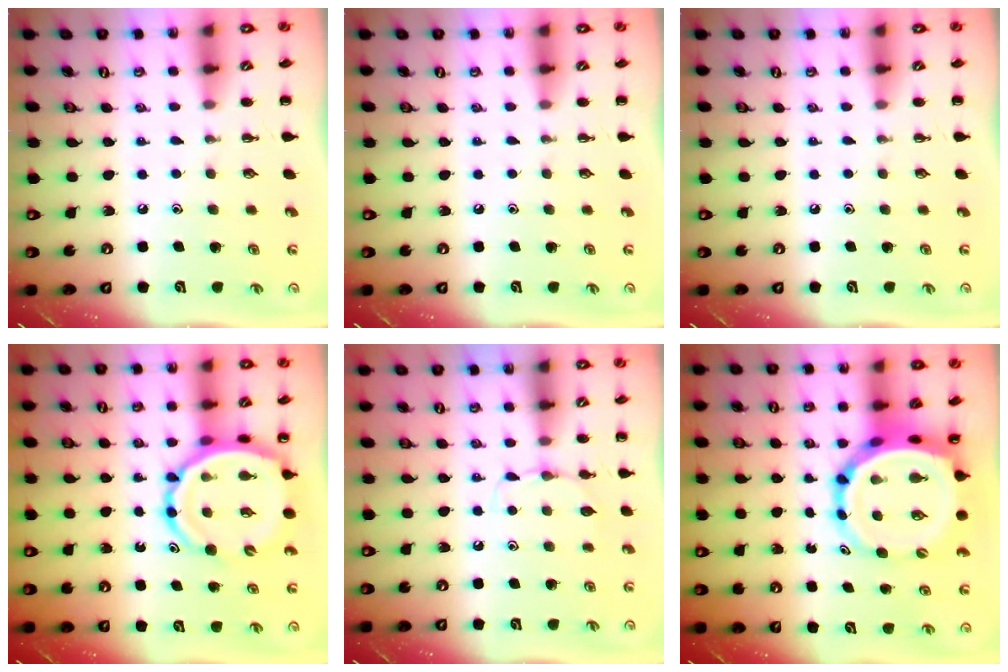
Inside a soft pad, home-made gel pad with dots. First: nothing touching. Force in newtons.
{"total": 0.0}
{"total": 0.0}
{"total": 12.8, "press": 12.2, "slide": 3.7}
{"total": 5.9, "press": 5.8, "slide": 1.4}
{"total": 10.0, "press": 9.7, "slide": 2.5}